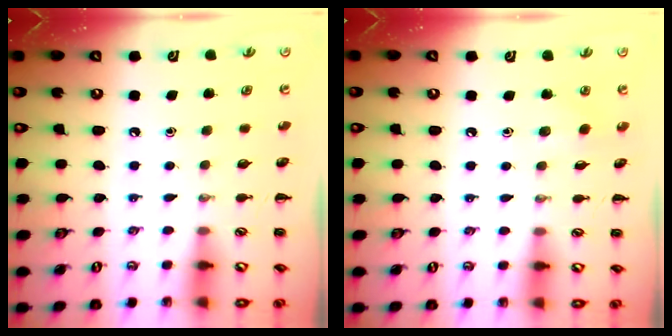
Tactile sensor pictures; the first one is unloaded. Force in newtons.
{"total": 3.4, "press": 3.2, "slide": 0.9}